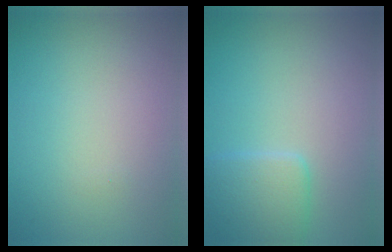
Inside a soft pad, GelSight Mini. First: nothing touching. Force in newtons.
{"total": 2.6, "press": 2.6, "slide": 0.1}